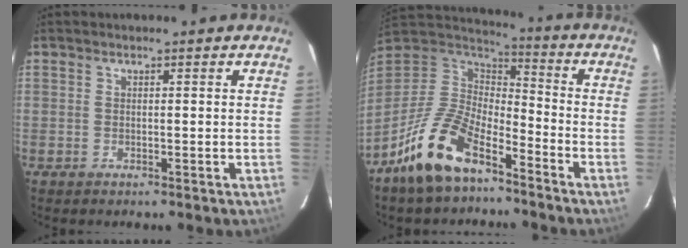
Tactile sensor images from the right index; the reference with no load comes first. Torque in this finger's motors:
{"motor_torque": [0.54, -0.50, 0.46, 0.20]}